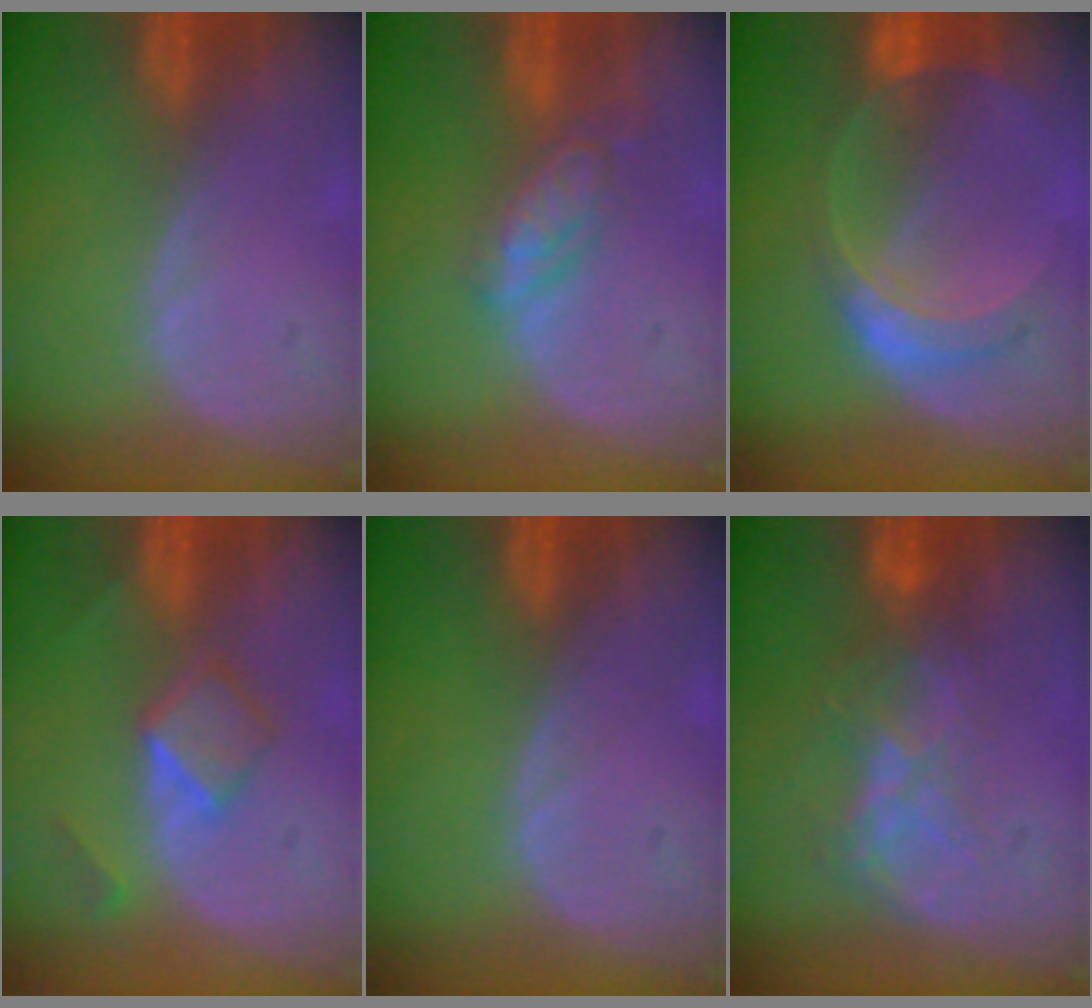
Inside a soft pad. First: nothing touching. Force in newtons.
{"total": 5.5, "press": 5.0, "slide": 2.4}
{"total": 7.3, "press": 6.5, "slide": 3.4}
{"total": 5.3, "press": 4.5, "slide": 2.9}
{"total": 0.0}
{"total": 6.7, "press": 5.9, "slide": 3.2}